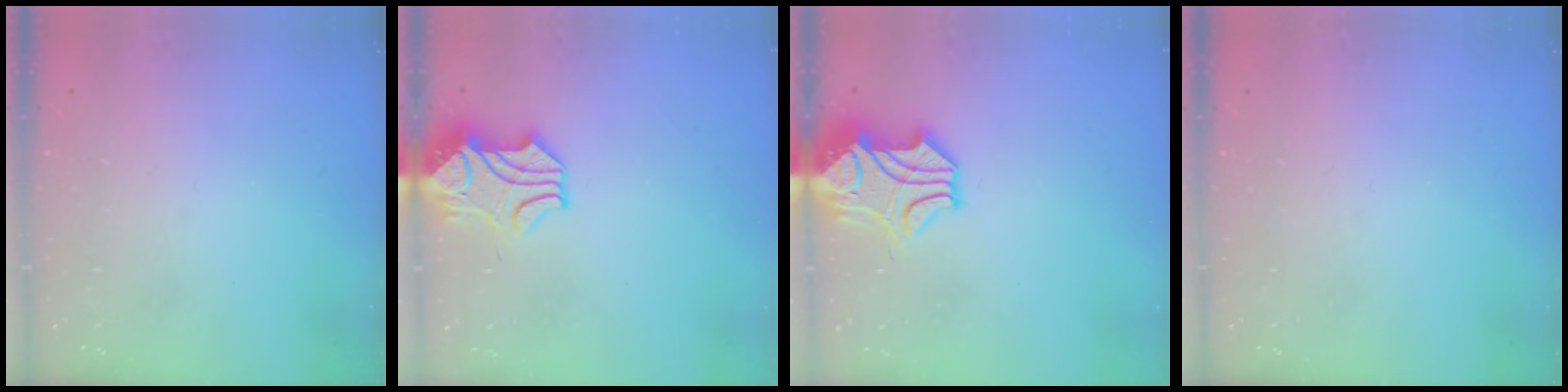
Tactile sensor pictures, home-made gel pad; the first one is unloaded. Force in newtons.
{"total": 4.0, "press": 3.8, "slide": 1.1}
{"total": 5.7, "press": 5.6, "slide": 1.3}
{"total": 0.0}